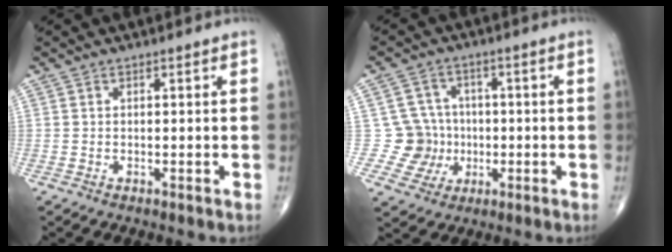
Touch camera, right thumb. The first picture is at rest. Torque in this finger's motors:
{"motor_torque": [0.17, 0.05, -0.21, -0.05, -0.02]}